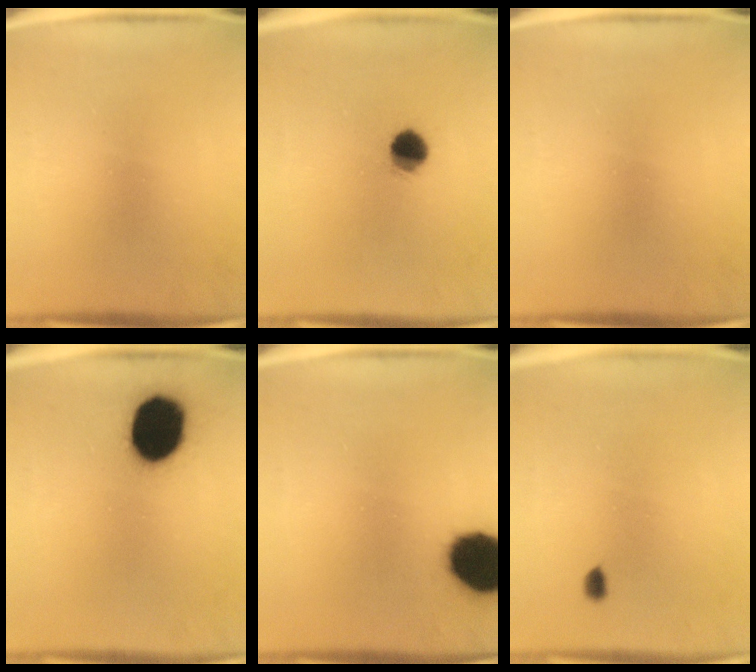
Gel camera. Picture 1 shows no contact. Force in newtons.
{"total": 6.5}
{"total": 0.0}
{"total": 16.3}
{"total": 15.7}
{"total": 1.2}